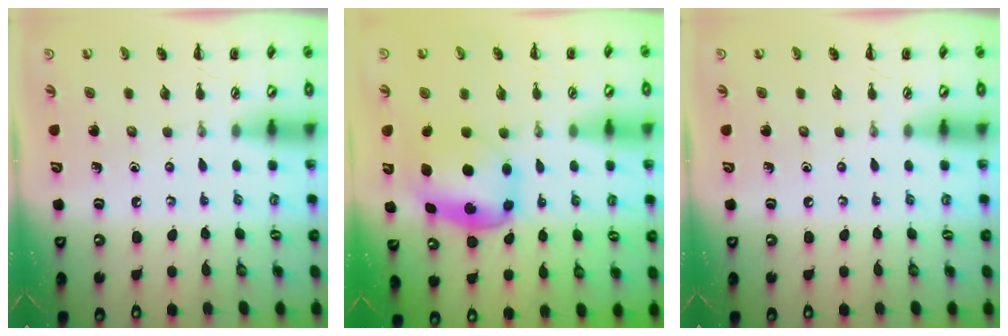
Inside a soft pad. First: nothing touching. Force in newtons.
{"total": 6.1, "press": 6.0, "slide": 1.2}
{"total": 0.0}